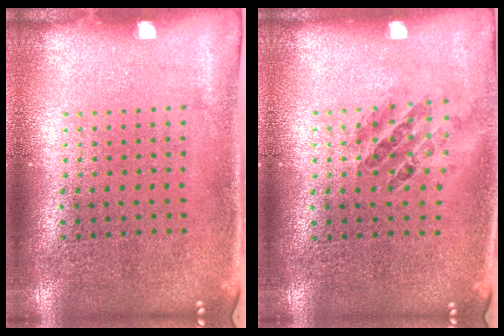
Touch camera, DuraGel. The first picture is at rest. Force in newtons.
{"total": 1.0, "press": 0.8, "slide": 0.5}